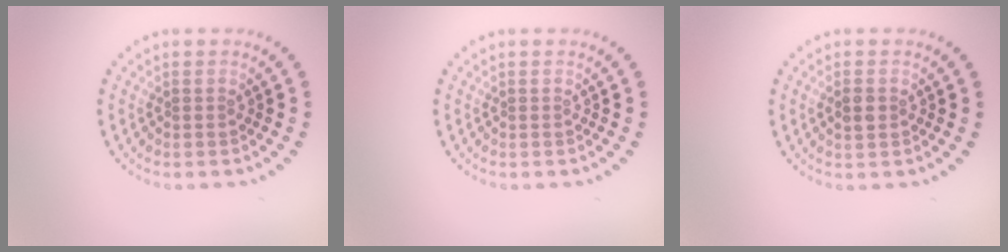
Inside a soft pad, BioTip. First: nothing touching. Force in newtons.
{"total": 0.0}
{"total": 1.5, "press": 1.5, "slide": 0.1}